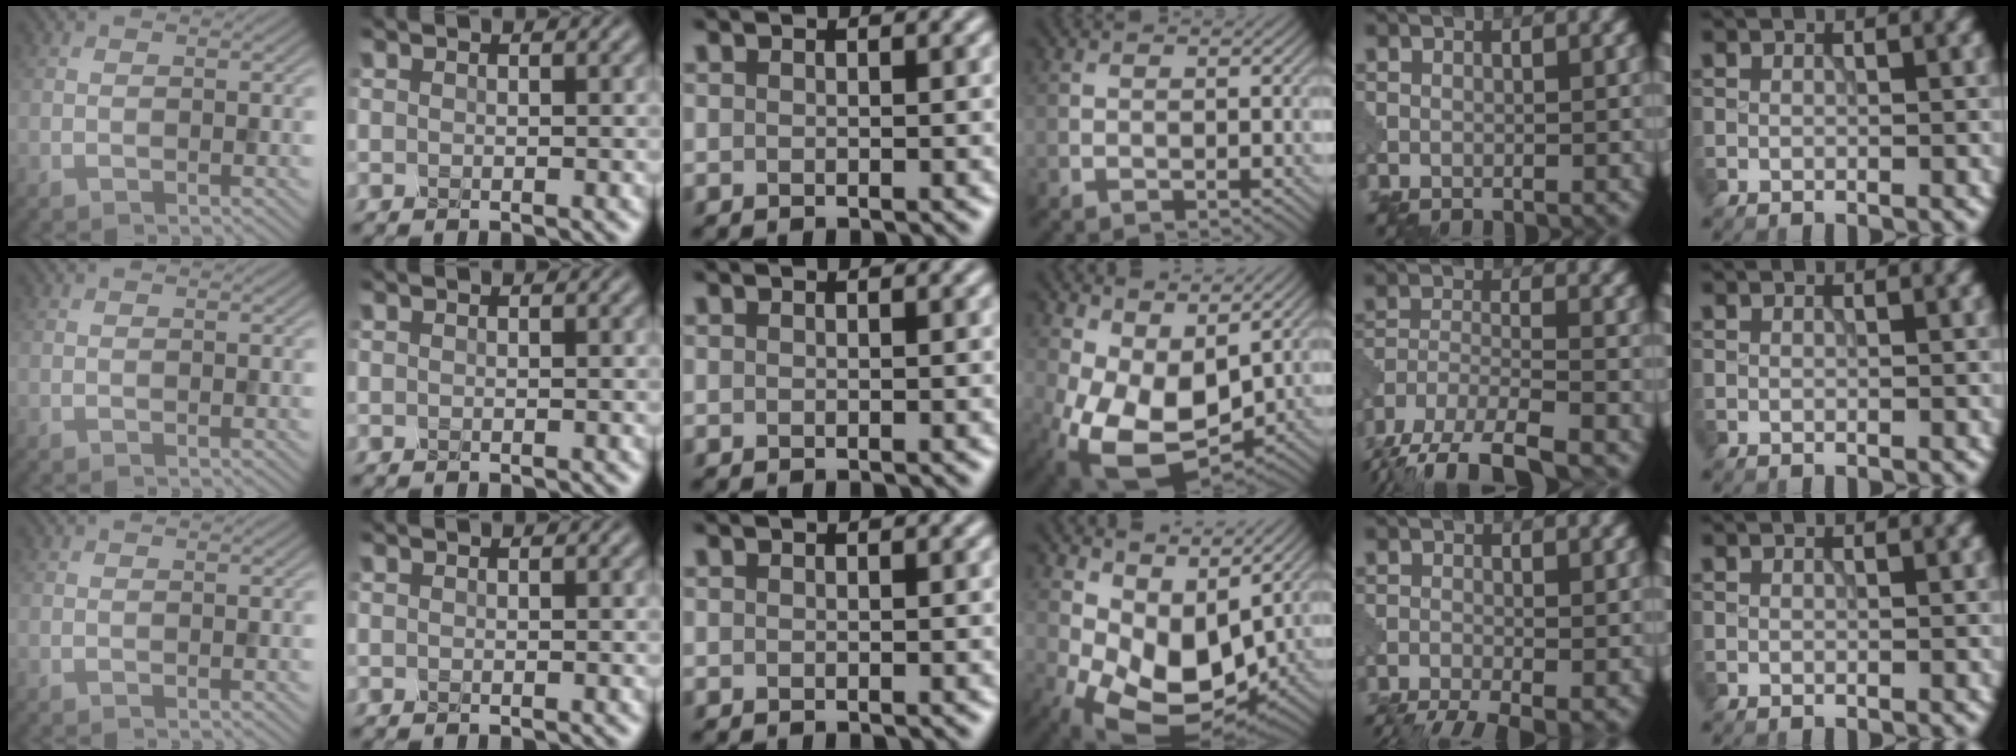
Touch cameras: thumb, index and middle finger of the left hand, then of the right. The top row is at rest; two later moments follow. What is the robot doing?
{"motion": "squeeze", "object": "foam earplug"}